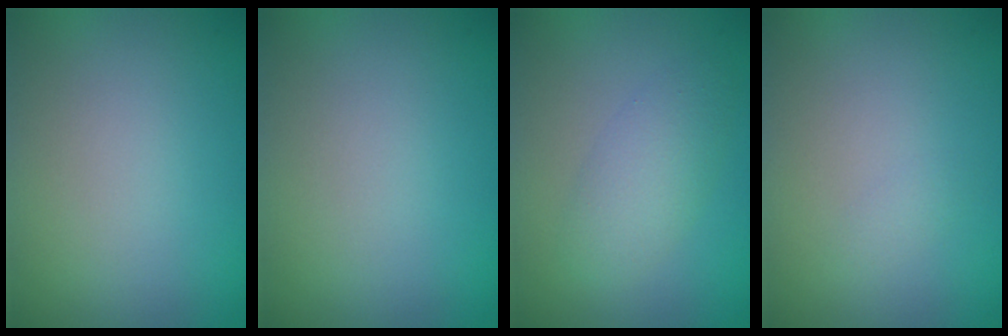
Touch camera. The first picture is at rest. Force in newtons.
{"total": 0.0}
{"total": 2.9, "press": 2.9, "slide": 0.1}
{"total": 0.6, "press": 0.6, "slide": 0.1}